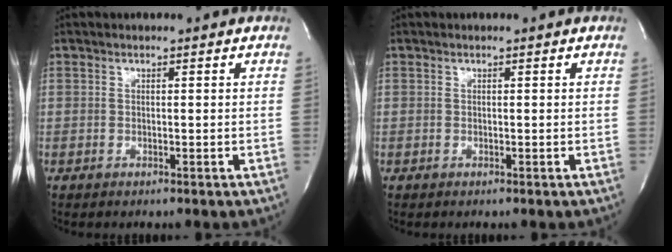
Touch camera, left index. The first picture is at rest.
{"total": 0.0}